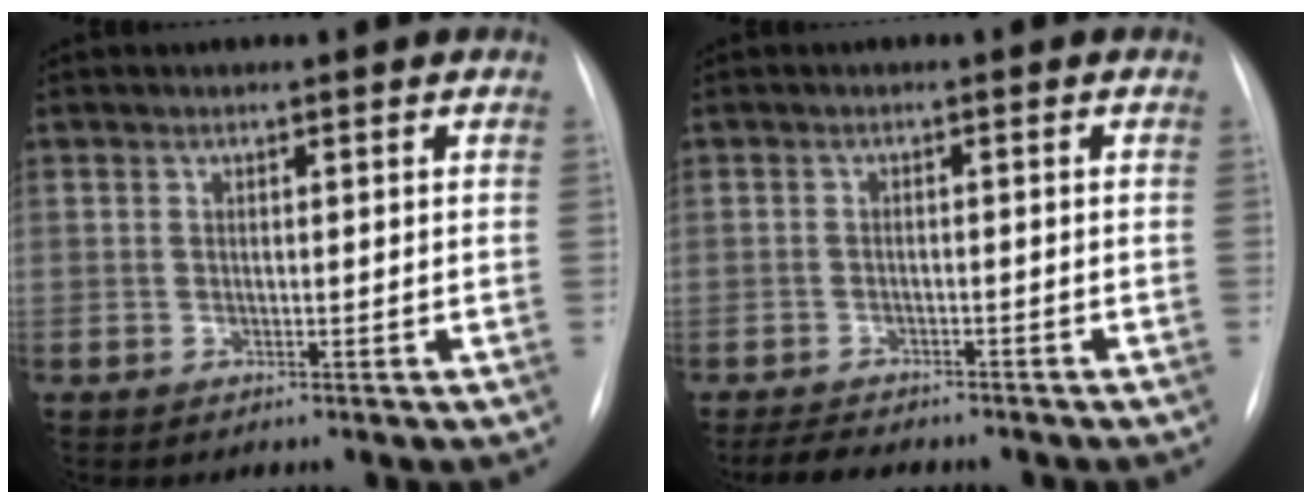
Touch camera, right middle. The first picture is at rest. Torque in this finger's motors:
{"motor_torque": [0.13, -0.16, 0.06, 0.02]}